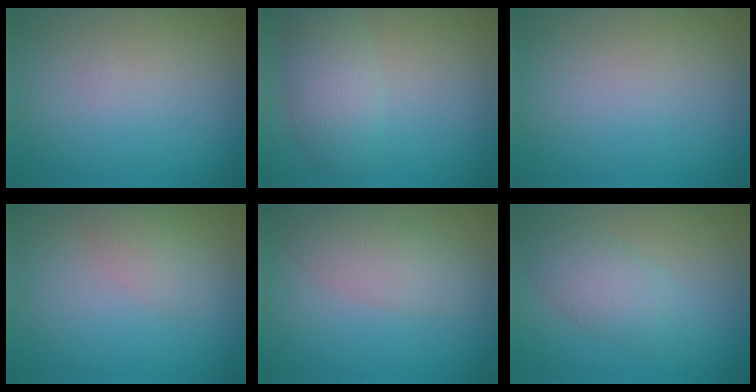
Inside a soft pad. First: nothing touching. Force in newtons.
{"total": 3.8, "press": 3.8, "slide": 0.3}
{"total": 0.0}
{"total": 2.1, "press": 2.1, "slide": 0.1}
{"total": 4.0, "press": 3.9, "slide": 0.2}
{"total": 3.9, "press": 3.8, "slide": 0.2}